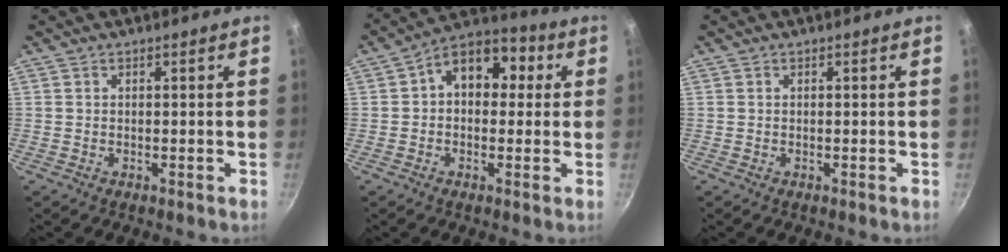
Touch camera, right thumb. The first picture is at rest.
{"total": 12.1, "force": [2.3, 8.5, 8.2], "torque": [-0.076, 0.028, 0.014]}
{"total": 0.0}